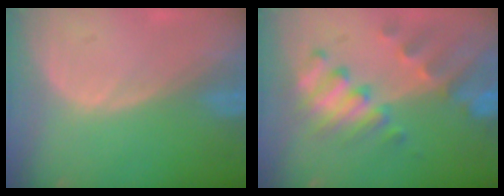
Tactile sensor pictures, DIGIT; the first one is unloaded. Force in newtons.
{"total": 9.2, "press": 8.4, "slide": 3.9}